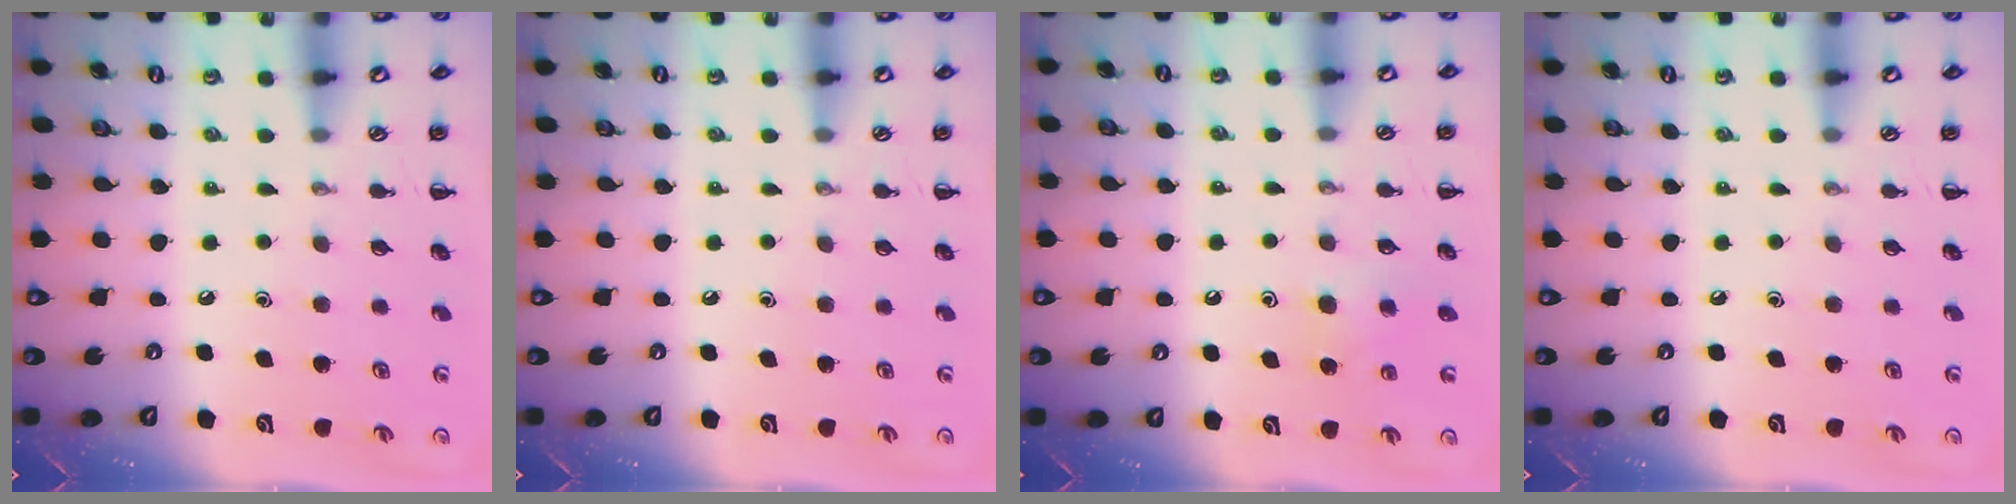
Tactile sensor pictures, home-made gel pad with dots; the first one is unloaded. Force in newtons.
{"total": 0.0}
{"total": 4.2, "press": 4.0, "slide": 1.3}
{"total": 0.0}